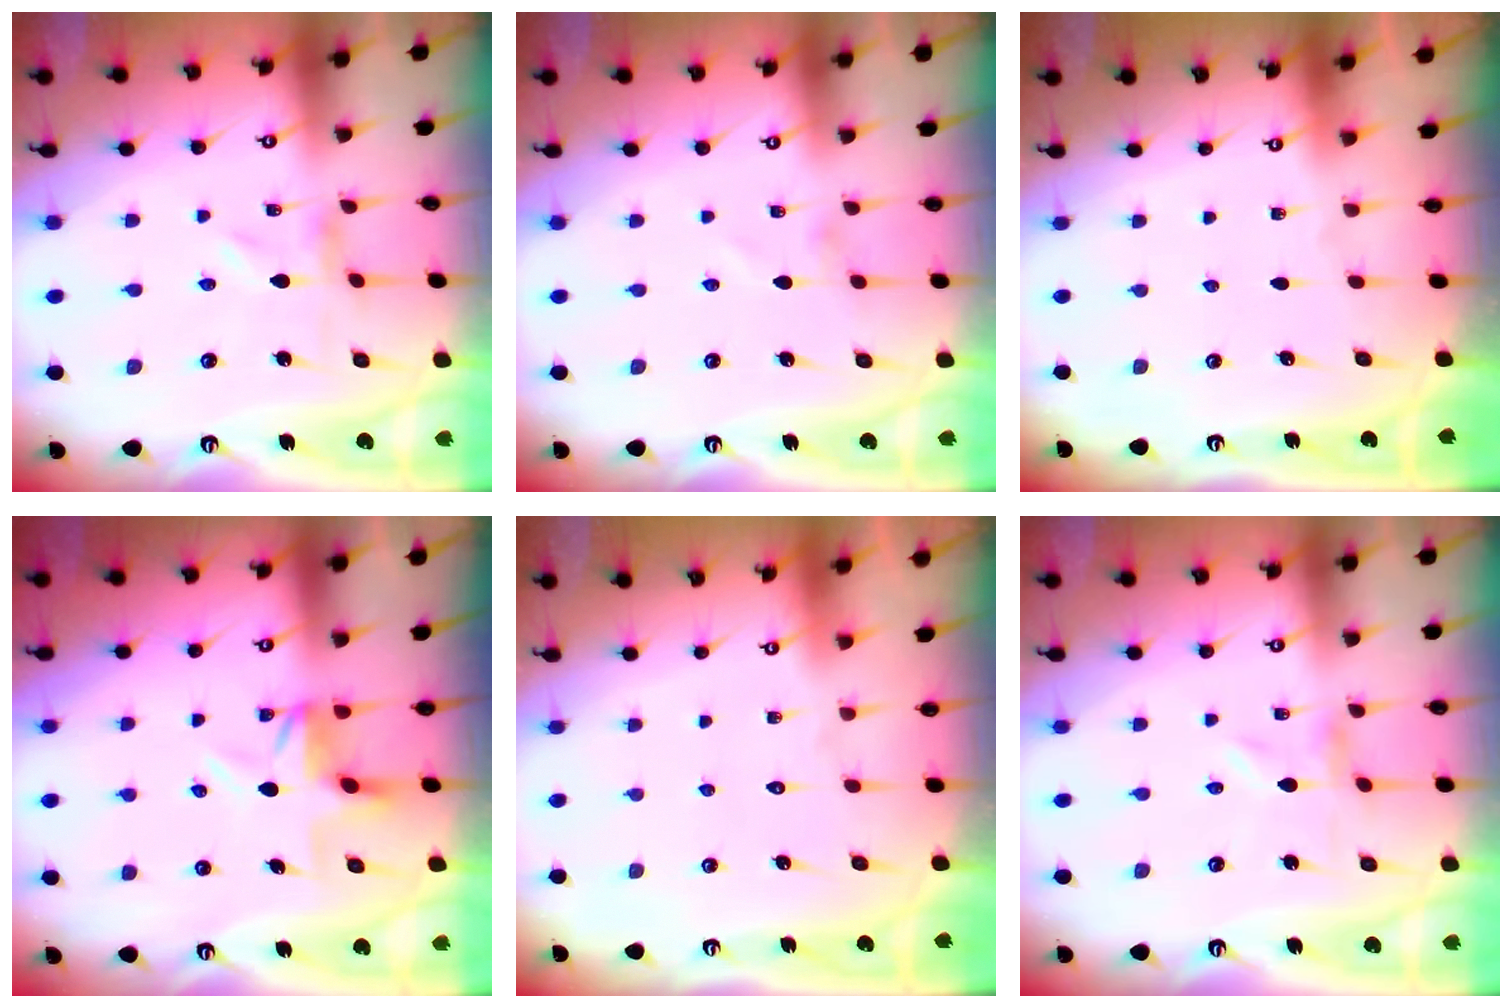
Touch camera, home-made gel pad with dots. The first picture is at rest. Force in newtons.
{"total": 0.5, "press": 0.5, "slide": 0.1}
{"total": 0.0}
{"total": 3.9, "press": 3.9, "slide": 0.4}
{"total": 1.6, "press": 1.5, "slide": 0.1}
{"total": 0.0}